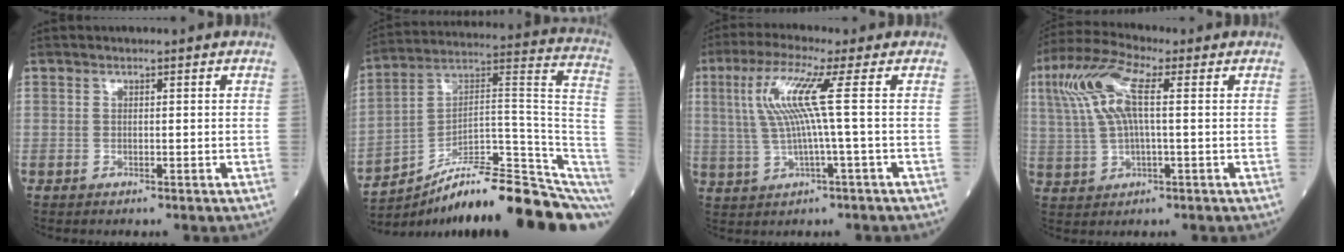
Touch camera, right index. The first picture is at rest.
{"total": 21.4, "force": [-14.3, 3.2, 15.5], "torque": [-0.156, 0.069, -0.220]}
{"total": 8.3, "force": [1.5, -1.0, 8.1], "torque": [-0.174, 0.013, 0.034]}
{"total": 9.8, "force": [2.7, 2.6, 9.1], "torque": [-0.215, 0.029, 0.056]}